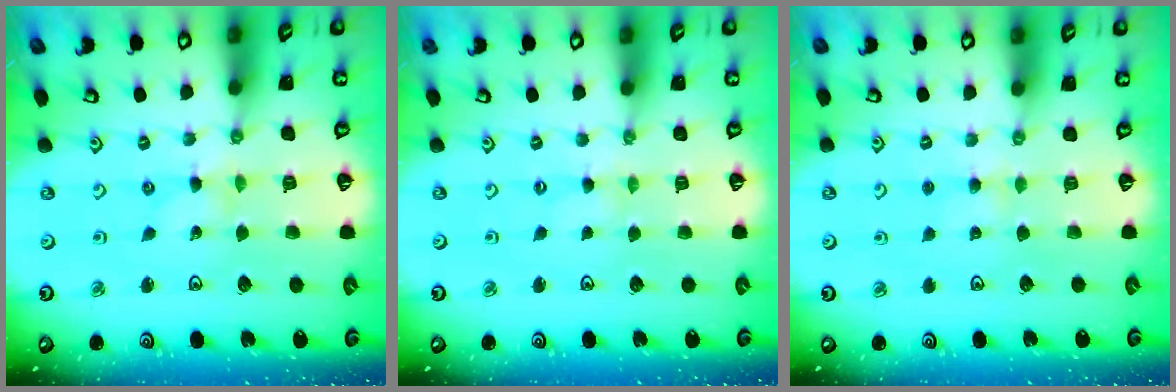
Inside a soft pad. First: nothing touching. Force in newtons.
{"total": 1.2, "press": 1.2, "slide": 0.3}
{"total": 2.9, "press": 2.9, "slide": 0.4}